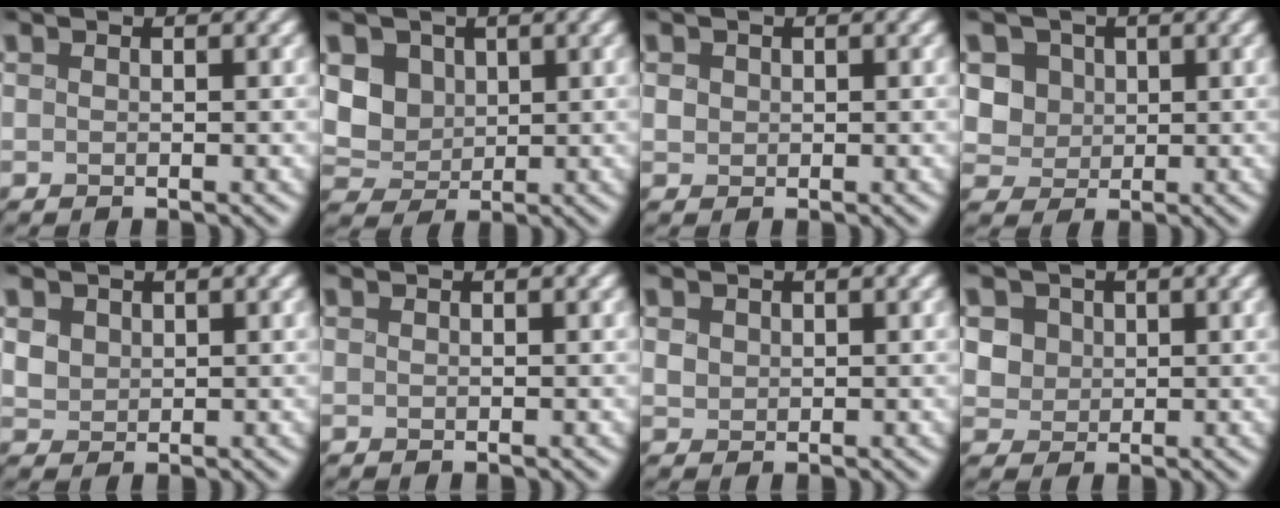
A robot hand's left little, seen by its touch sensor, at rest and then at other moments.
{"total": 4.3, "force": [0.7, 3.7, 2.1], "torque": [-0.050, -0.001, 0.002]}
{"total": 0.8, "force": [0.0, 0.8, 0.2], "torque": [-0.003, -0.001, 0.002]}
{"total": 4.8, "force": [0.9, 4.3, 2.0], "torque": [-0.047, 0.007, 0.010]}
{"total": 1.8, "force": [0.6, 1.5, 0.8], "torque": [-0.024, -0.004, 0.015]}
{"total": 0.0}
{"total": 0.9, "force": [0.2, 0.9, 0.3], "torque": [-0.007, 0.000, 0.006]}
{"total": 3.1, "force": [0.6, 2.8, 1.2], "torque": [-0.040, 0.000, 0.022]}